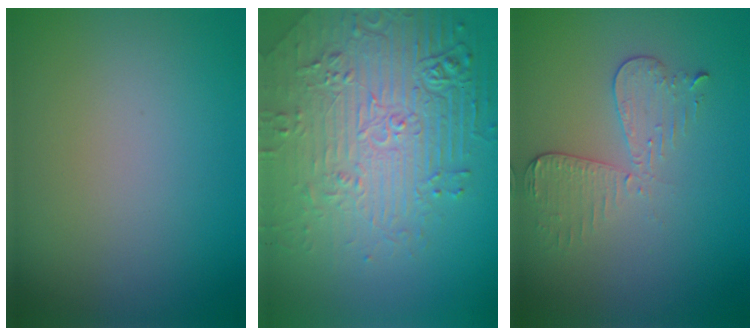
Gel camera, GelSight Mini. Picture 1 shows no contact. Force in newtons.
{"total": 6.6, "press": 5.4, "slide": 3.8}
{"total": 3.0, "press": 2.7, "slide": 1.2}